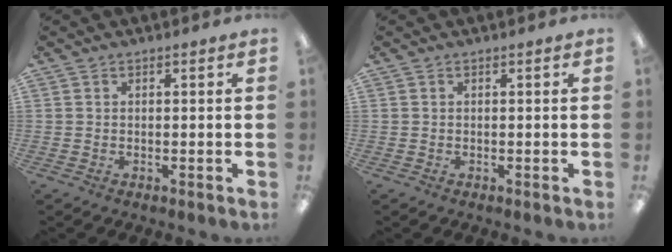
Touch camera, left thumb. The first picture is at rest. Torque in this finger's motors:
{"motor_torque": [-0.06, -0.06, 0.14, -0.08, 0.00]}